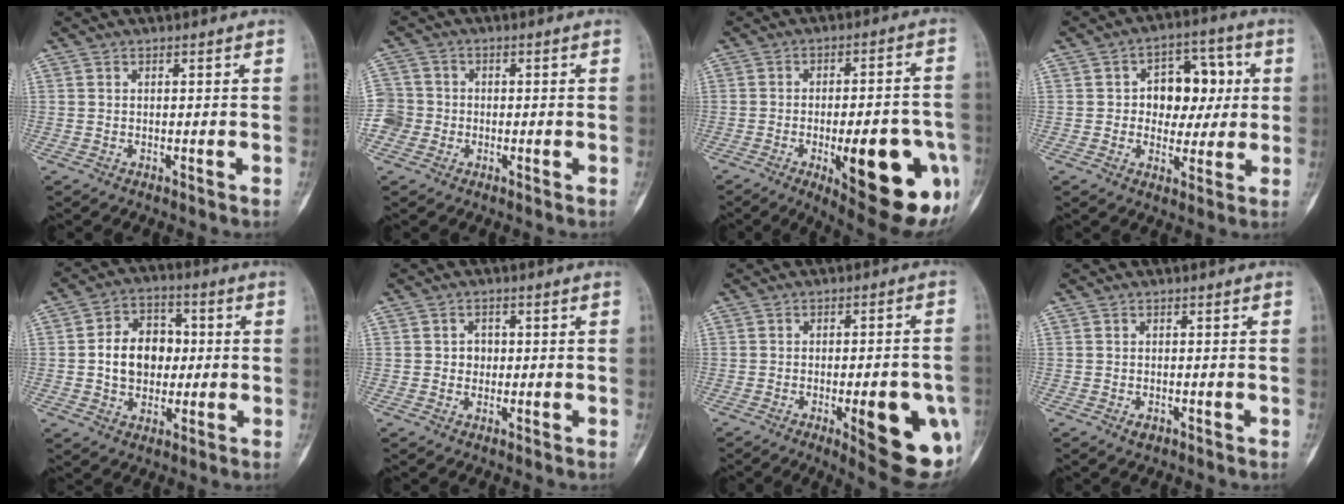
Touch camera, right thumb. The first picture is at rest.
{"total": 5.4, "force": [-1.3, 5.2, 1.0], "torque": [-0.013, 0.013, -0.029]}
{"total": 22.0, "force": [-7.5, 7.0, 19.5], "torque": [-0.203, 0.010, -0.081]}
{"total": 11.6, "force": [1.4, 8.3, 8.1], "torque": [-0.058, 0.017, 0.019]}
{"total": 11.2, "force": [0.3, 8.6, 7.2], "torque": [-0.080, 0.019, 0.002]}
{"total": 2.3, "force": [0.1, 2.1, 1.0], "torque": [0.003, 0.006, -0.002]}
{"total": 15.9, "force": [-5.0, 4.4, 14.5], "torque": [-0.131, 0.009, -0.047]}
{"total": 1.3, "force": [-0.6, 0.7, 0.8], "torque": [-0.012, 0.001, -0.009]}